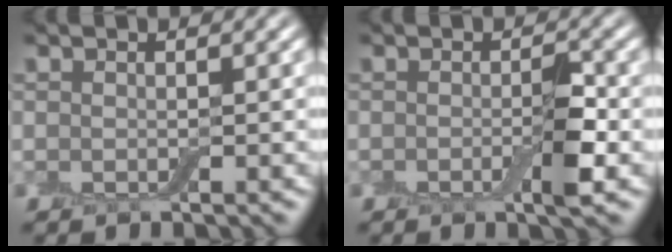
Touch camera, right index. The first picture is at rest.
{"total": 2.3, "force": [-0.6, 0.4, 2.2], "torque": [-0.034, -0.001, -0.013]}